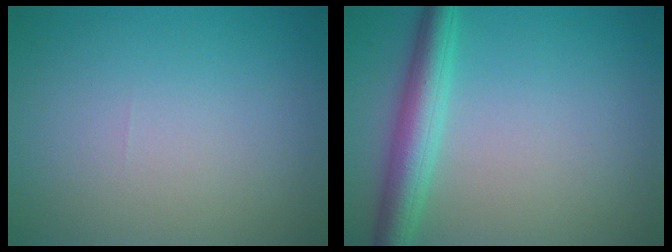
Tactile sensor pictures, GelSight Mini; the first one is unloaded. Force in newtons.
{"total": 4.3, "press": 4.3, "slide": 0.1}